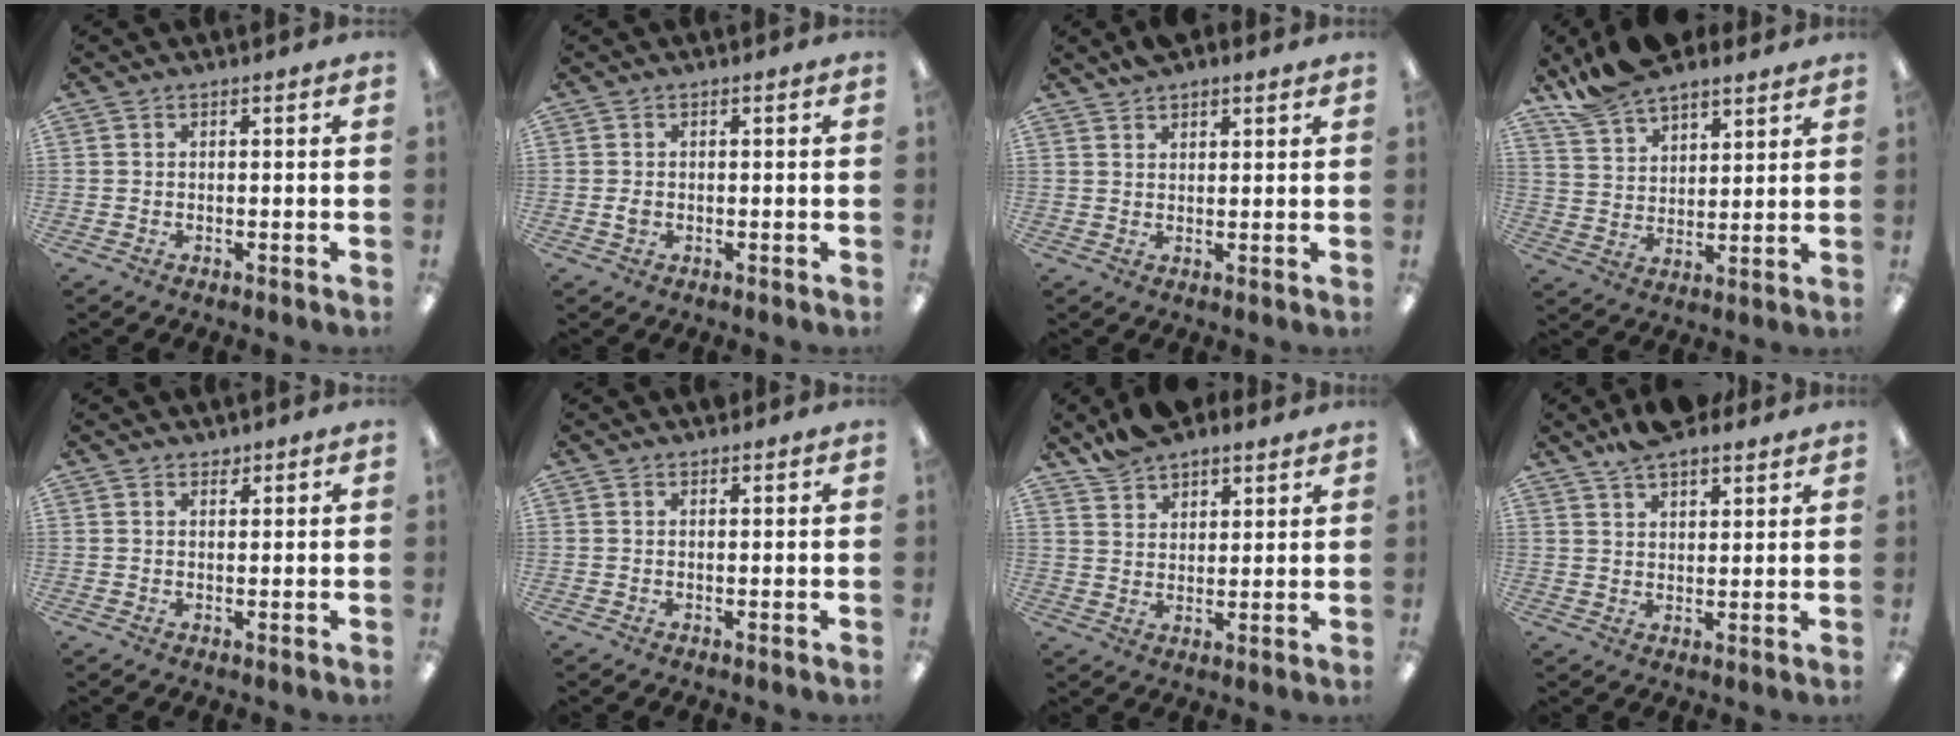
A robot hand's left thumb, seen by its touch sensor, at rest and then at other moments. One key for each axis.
{"total": 1.3, "fx": -0.1, "fy": 1.0, "fz": 0.9, "tx": -0.017, "ty": 0.002, "tz": -0.002}
{"total": 2.9, "fx": 2.6, "fy": 1.1, "fz": 0.7, "tx": -0.016, "ty": -0.007, "tz": 0.050}
{"total": 10.7, "fx": 9.3, "fy": 4.1, "fz": 3.2, "tx": -0.085, "ty": -0.047, "tz": 0.179}
{"total": 1.4, "fx": 1.3, "fy": 0.6, "fz": 0.2, "tx": 0.004, "ty": -0.005, "tz": 0.024}
{"total": 1.0, "fx": 0.9, "fy": 0.3, "fz": 0.1, "tx": -0.004, "ty": -0.001, "tz": 0.018}
{"total": 7.4, "fx": 6.5, "fy": 3.1, "fz": 1.6, "tx": -0.044, "ty": -0.031, "tz": 0.124}
{"total": 6.7, "fx": 5.7, "fy": 2.2, "fz": 2.7, "tx": -0.057, "ty": -0.026, "tz": 0.106}